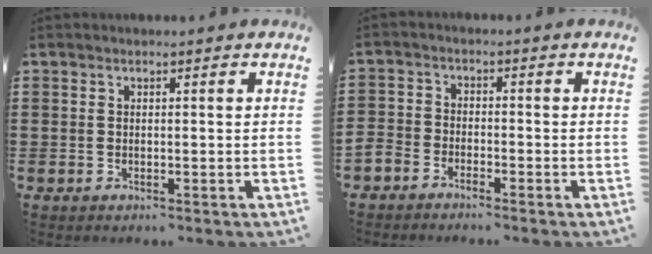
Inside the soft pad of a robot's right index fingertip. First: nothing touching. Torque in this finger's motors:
{"motor_torque": [1.09, 1.05, 0.25, 0.06]}